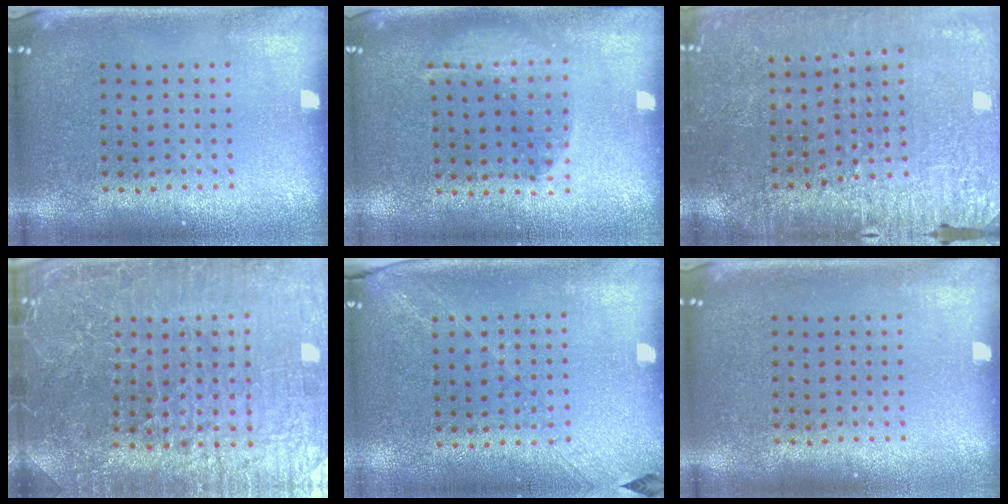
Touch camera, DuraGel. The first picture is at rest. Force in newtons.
{"total": 1.1, "press": 1.1, "slide": 0.2}
{"total": 3.0, "press": 3.0, "slide": 0.1}
{"total": 5.2, "press": 4.9, "slide": 1.8}
{"total": 1.3, "press": 1.1, "slide": 0.7}
{"total": 0.0}